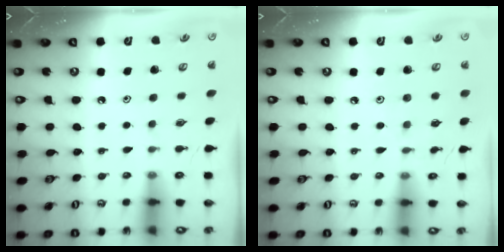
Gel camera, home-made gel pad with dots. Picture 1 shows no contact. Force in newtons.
{"total": 2.7, "press": 2.7, "slide": 0.4}